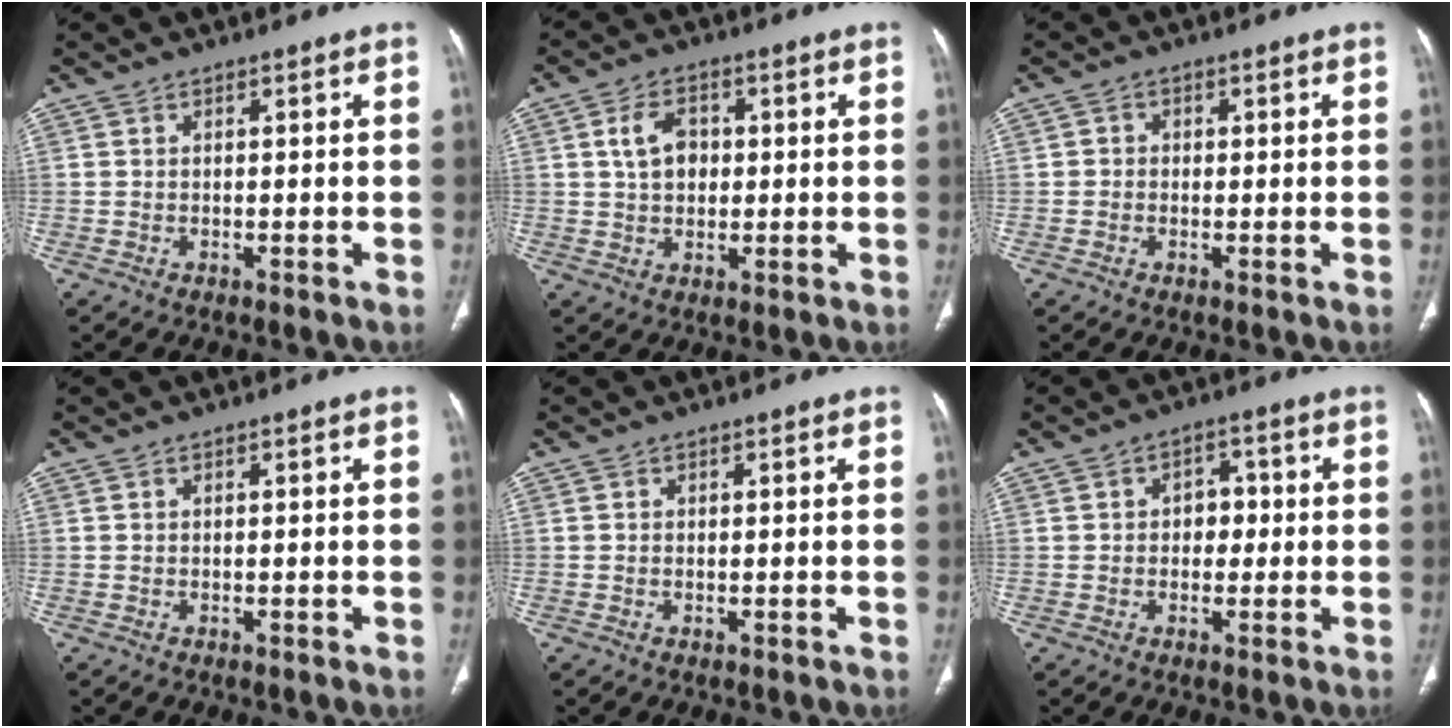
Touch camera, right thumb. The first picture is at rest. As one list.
[{"total": 6.4, "force": [1.2, 4.5, 4.3], "torque": [-0.062, 0.004, 0.021]}, {"total": 1.4, "force": [-0.1, 1.4, 0.3], "torque": [0.008, 0.005, -0.006]}, {"total": 0.0}, {"total": 0.0}, {"total": 4.2, "force": [0.0, 3.2, 2.7], "torque": [-0.012, 0.011, -0.007]}]